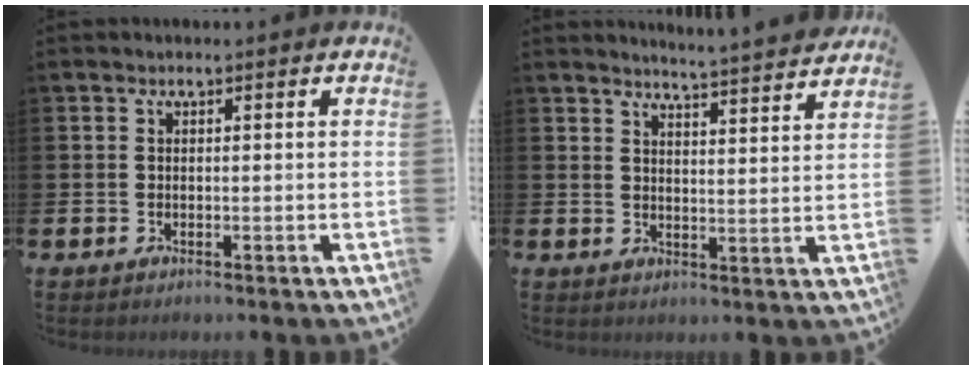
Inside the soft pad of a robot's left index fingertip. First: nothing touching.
{"total": 5.0, "force": [4.9, -0.9, 0.4], "torque": [-0.008, -0.040, 0.084]}